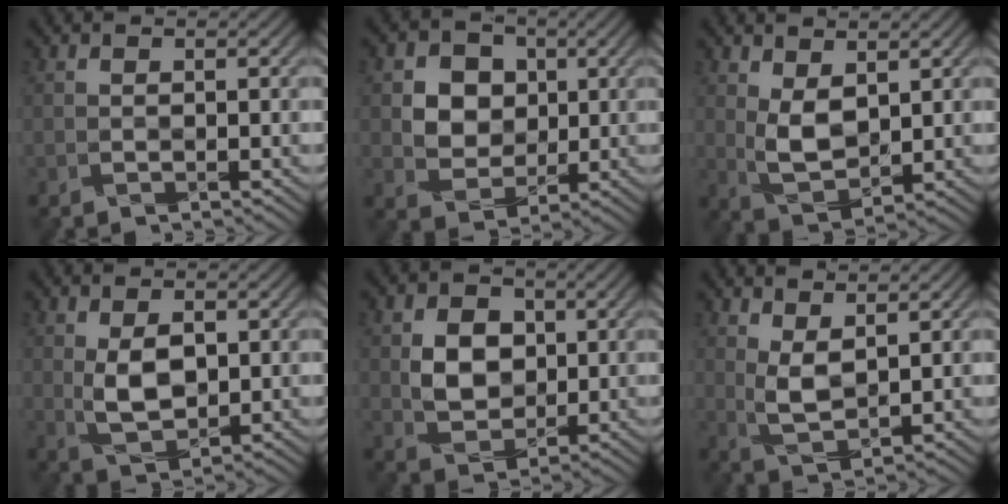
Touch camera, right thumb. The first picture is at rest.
{"total": 6.5, "force": [1.8, 5.8, 2.5], "torque": [-0.080, -0.002, 0.032]}
{"total": 4.5, "force": [1.6, 2.6, 3.3], "torque": [-0.079, -0.009, 0.041]}
{"total": 4.9, "force": [0.6, 2.9, 3.9], "torque": [-0.079, -0.009, 0.020]}
{"total": 5.5, "force": [0.7, 4.6, 3.0], "torque": [-0.062, -0.004, 0.012]}
{"total": 3.7, "force": [1.9, 1.5, 2.7], "torque": [-0.068, -0.008, 0.046]}